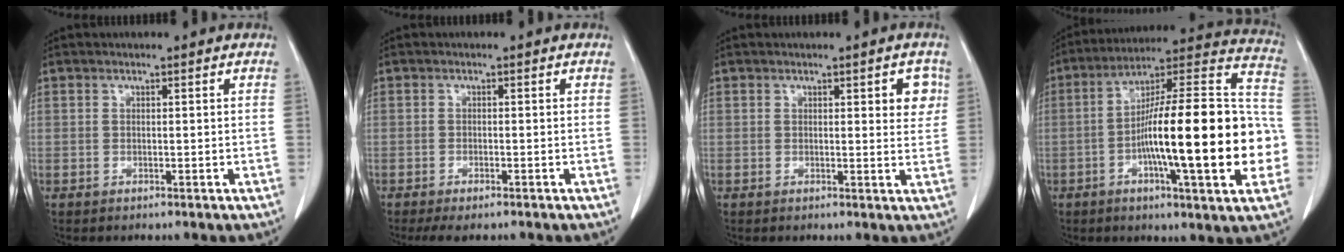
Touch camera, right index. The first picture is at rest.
{"total": 2.9, "force": [-2.3, 0.7, 1.7], "torque": [-0.031, -0.009, -0.034]}
{"total": 3.6, "force": [1.3, 1.2, 3.2], "torque": [-0.032, -0.002, 0.011]}
{"total": 24.6, "force": [-4.6, 3.1, 23.9], "torque": [-0.318, 0.020, -0.071]}